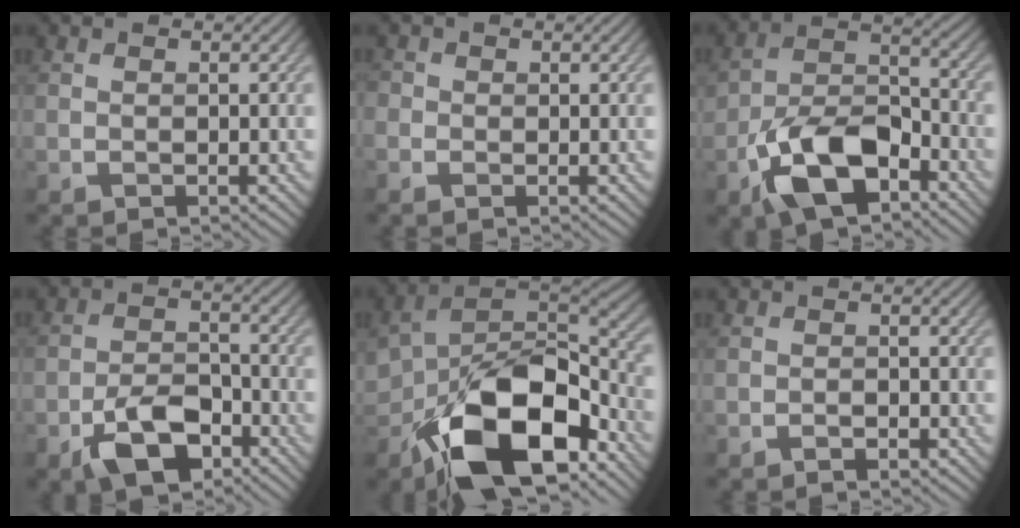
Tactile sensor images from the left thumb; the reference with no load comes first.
{"total": 1.1, "force": [-0.1, 1.0, 0.1], "torque": [0.002, -0.002, -0.007]}
{"total": 11.1, "force": [-6.0, 5.6, 7.4], "torque": [-0.150, 0.000, -0.123]}
{"total": 7.6, "force": [-4.5, 3.8, 4.8], "torque": [-0.088, 0.001, -0.092]}
{"total": 17.0, "force": [-8.4, 10.0, 11.0], "torque": [-0.176, -0.051, -0.146]}
{"total": 1.3, "force": [-0.9, 0.6, 0.7], "torque": [-0.013, 0.000, -0.016]}